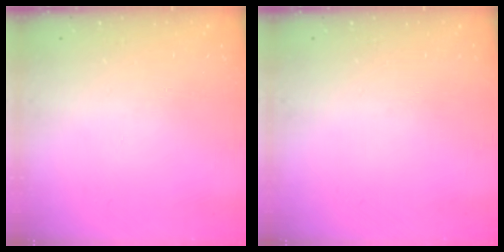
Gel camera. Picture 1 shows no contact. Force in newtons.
{"total": 0.0}